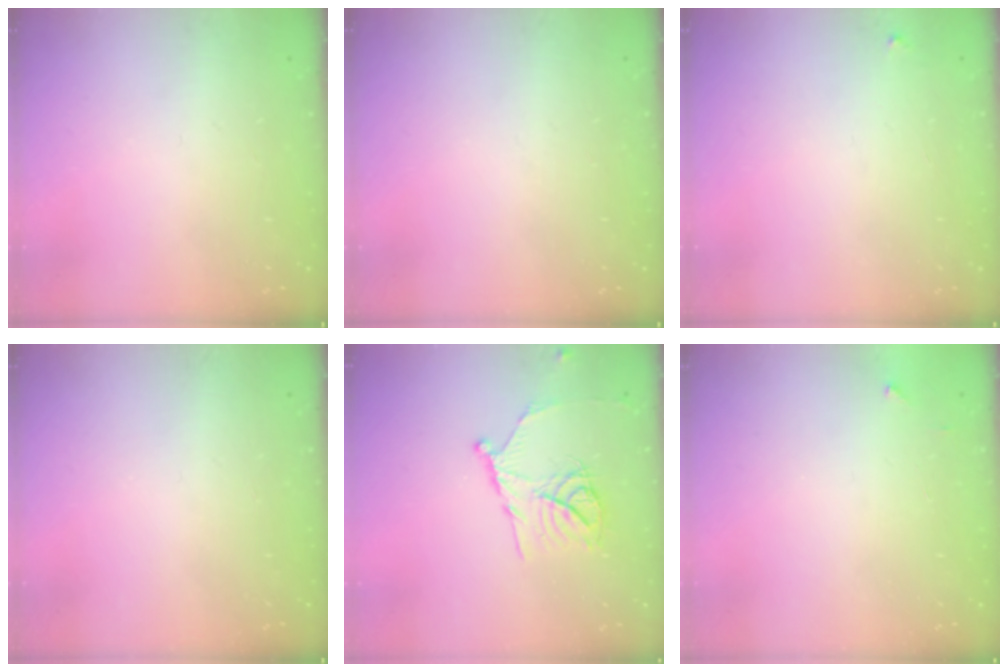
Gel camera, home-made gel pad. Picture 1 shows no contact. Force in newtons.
{"total": 0.0}
{"total": 2.3, "press": 2.3, "slide": 0.2}
{"total": 0.0}
{"total": 13.1, "press": 13.1, "slide": 1.0}
{"total": 2.0, "press": 2.0, "slide": 0.2}